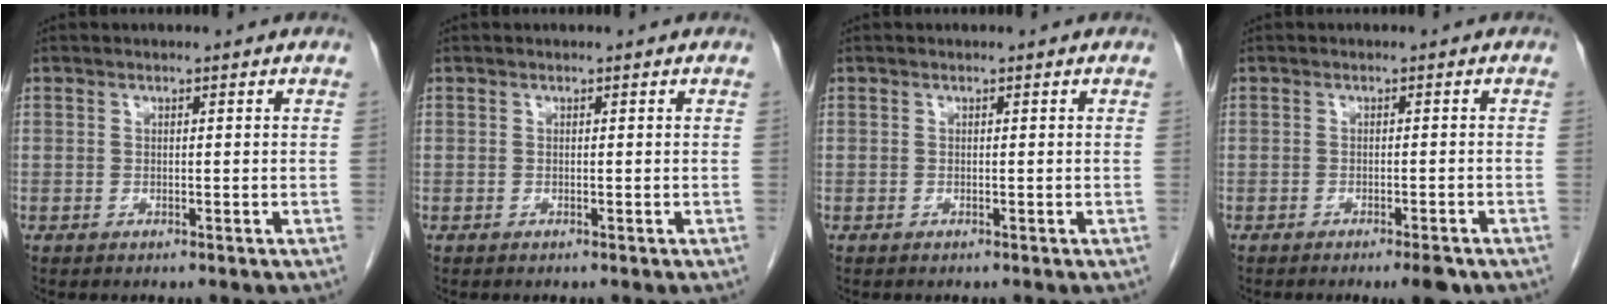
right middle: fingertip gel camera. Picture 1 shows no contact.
{"total": 0.0}
{"total": 0.0}
{"total": 3.3, "force": [-2.3, 0.6, 2.2], "torque": [-0.025, -0.003, -0.029]}